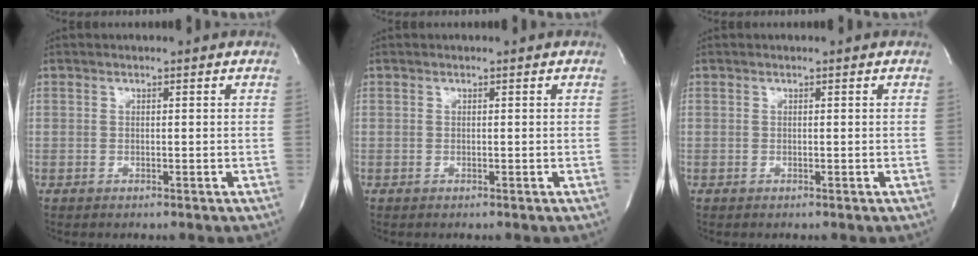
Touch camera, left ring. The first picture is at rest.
{"total": 0.0}
{"total": 0.0}